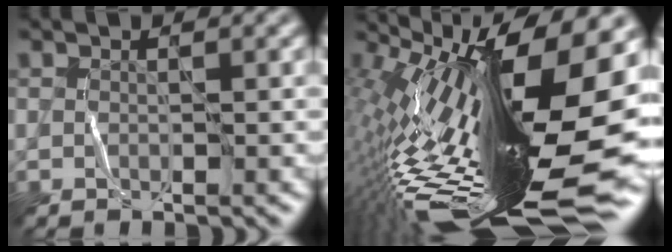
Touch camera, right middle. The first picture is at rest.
{"total": 19.7, "force": [-0.5, 7.0, 18.4], "torque": [-0.309, -0.010, -0.014]}